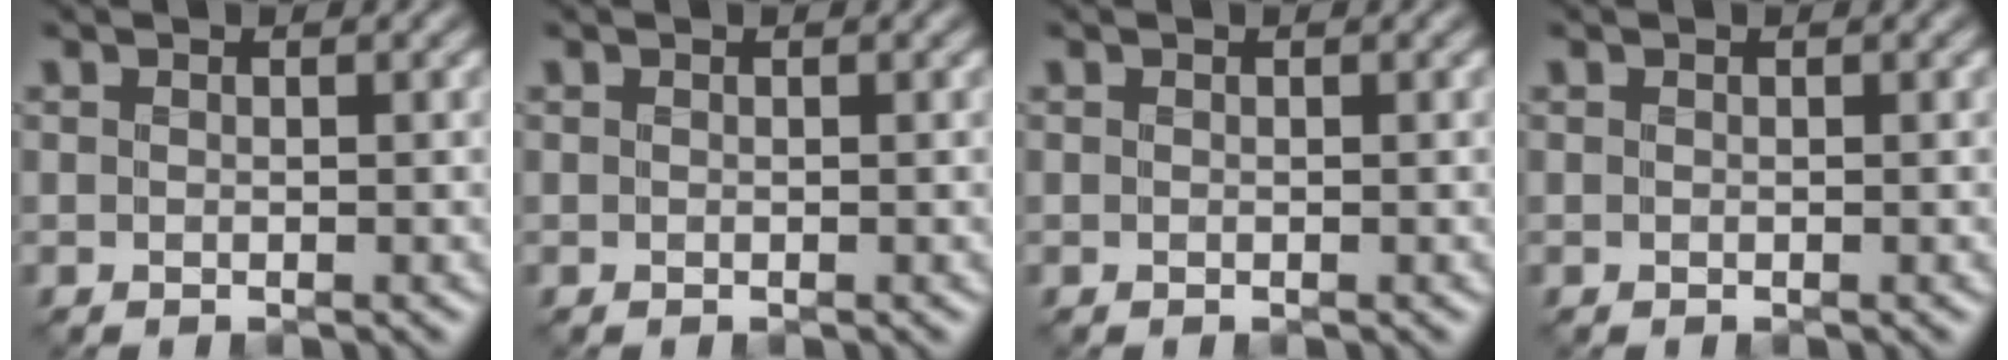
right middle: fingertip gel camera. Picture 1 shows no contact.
{"total": 0.0}
{"total": 0.0}
{"total": 0.0}